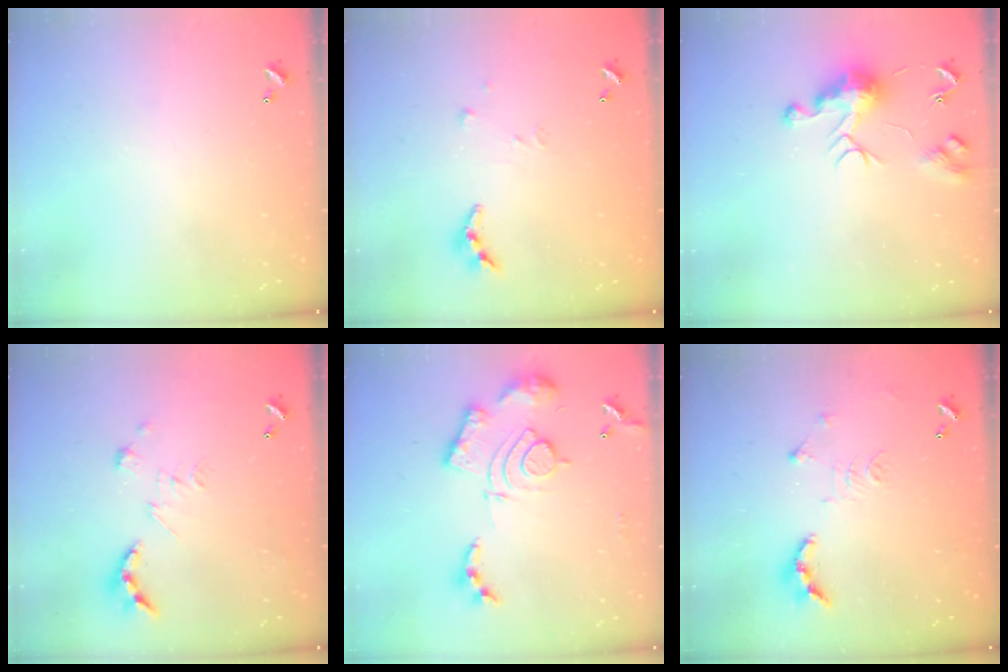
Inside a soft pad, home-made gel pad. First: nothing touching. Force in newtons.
{"total": 5.7, "press": 5.7, "slide": 0.4}
{"total": 9.6, "press": 9.5, "slide": 0.9}
{"total": 2.7, "press": 2.2, "slide": 1.5}
{"total": 17.4, "press": 17.3, "slide": 1.7}
{"total": 10.3, "press": 10.2, "slide": 1.0}